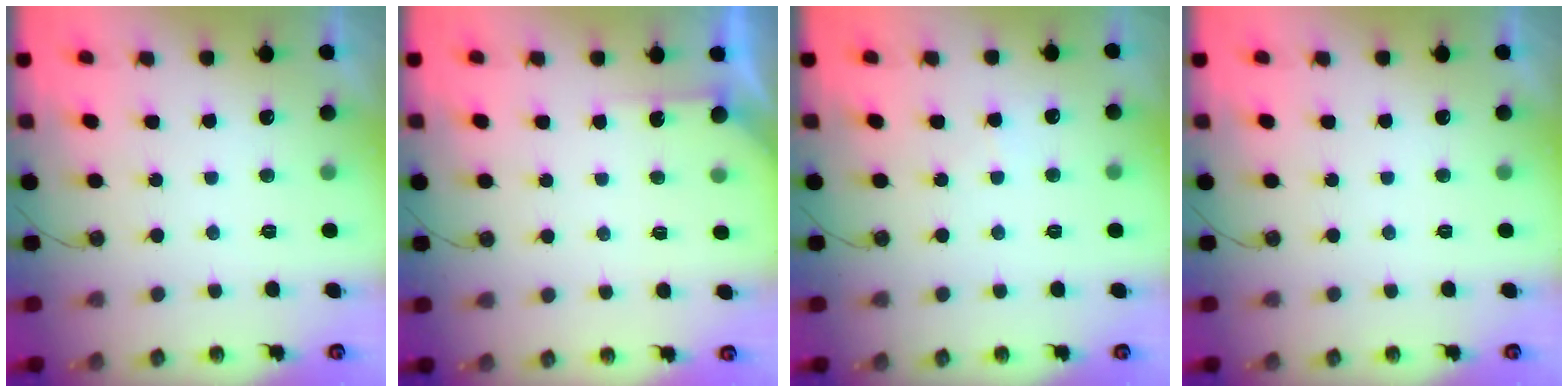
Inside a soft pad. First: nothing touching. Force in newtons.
{"total": 2.8, "press": 2.8, "slide": 0.4}
{"total": 2.8, "press": 2.8, "slide": 0.5}
{"total": 0.0}